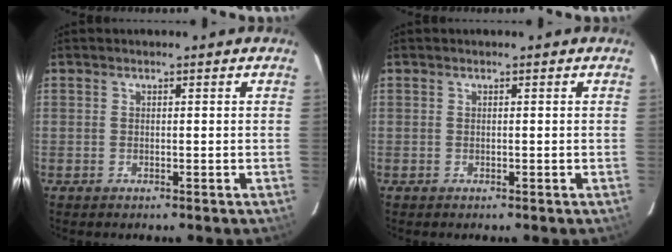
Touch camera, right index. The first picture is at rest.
{"total": 0.0}